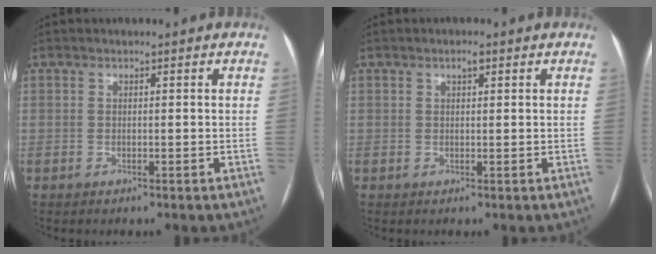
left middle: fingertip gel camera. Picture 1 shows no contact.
{"total": 1.2, "force": [0.7, 0.4, 0.9], "torque": [-0.016, 0.004, 0.010]}